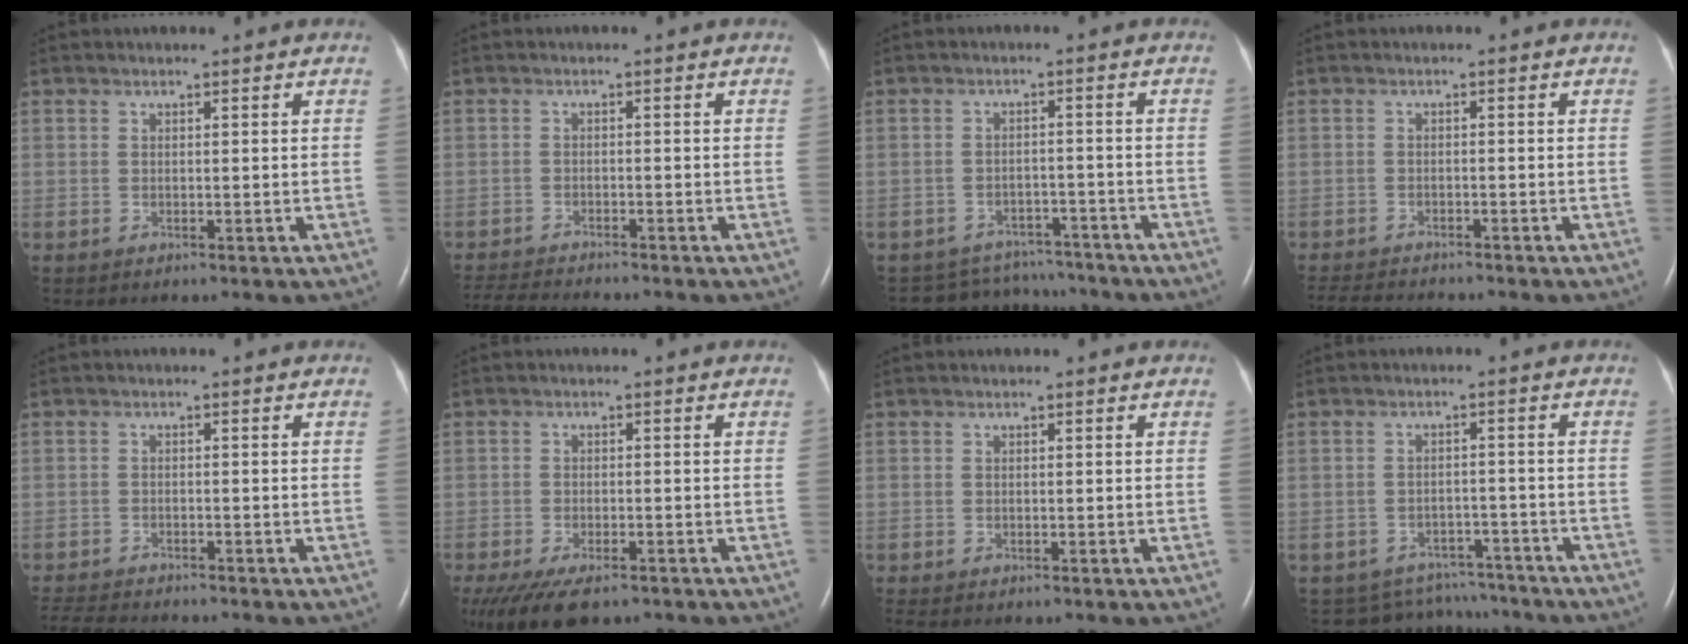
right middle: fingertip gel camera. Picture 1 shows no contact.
{"total": 6.3, "force": [-6.1, -0.1, 1.8], "torque": [-0.031, -0.018, -0.100]}
{"total": 8.2, "force": [-7.7, 2.8, -0.6], "torque": [0.008, 0.019, -0.101]}
{"total": 6.8, "force": [-6.3, 1.0, 2.3], "torque": [-0.036, -0.012, -0.097]}
{"total": 6.6, "force": [-6.2, 0.6, 2.0], "torque": [-0.037, -0.015, -0.102]}
{"total": 10.6, "force": [-7.3, 4.2, 6.4], "torque": [-0.127, -0.018, -0.114]}
{"total": 0.9, "force": [-0.8, 0.1, 0.4], "torque": [-0.008, -0.002, -0.009]}
{"total": 8.6, "force": [-8.1, 3.1, -0.7], "torque": [0.007, 0.023, -0.103]}